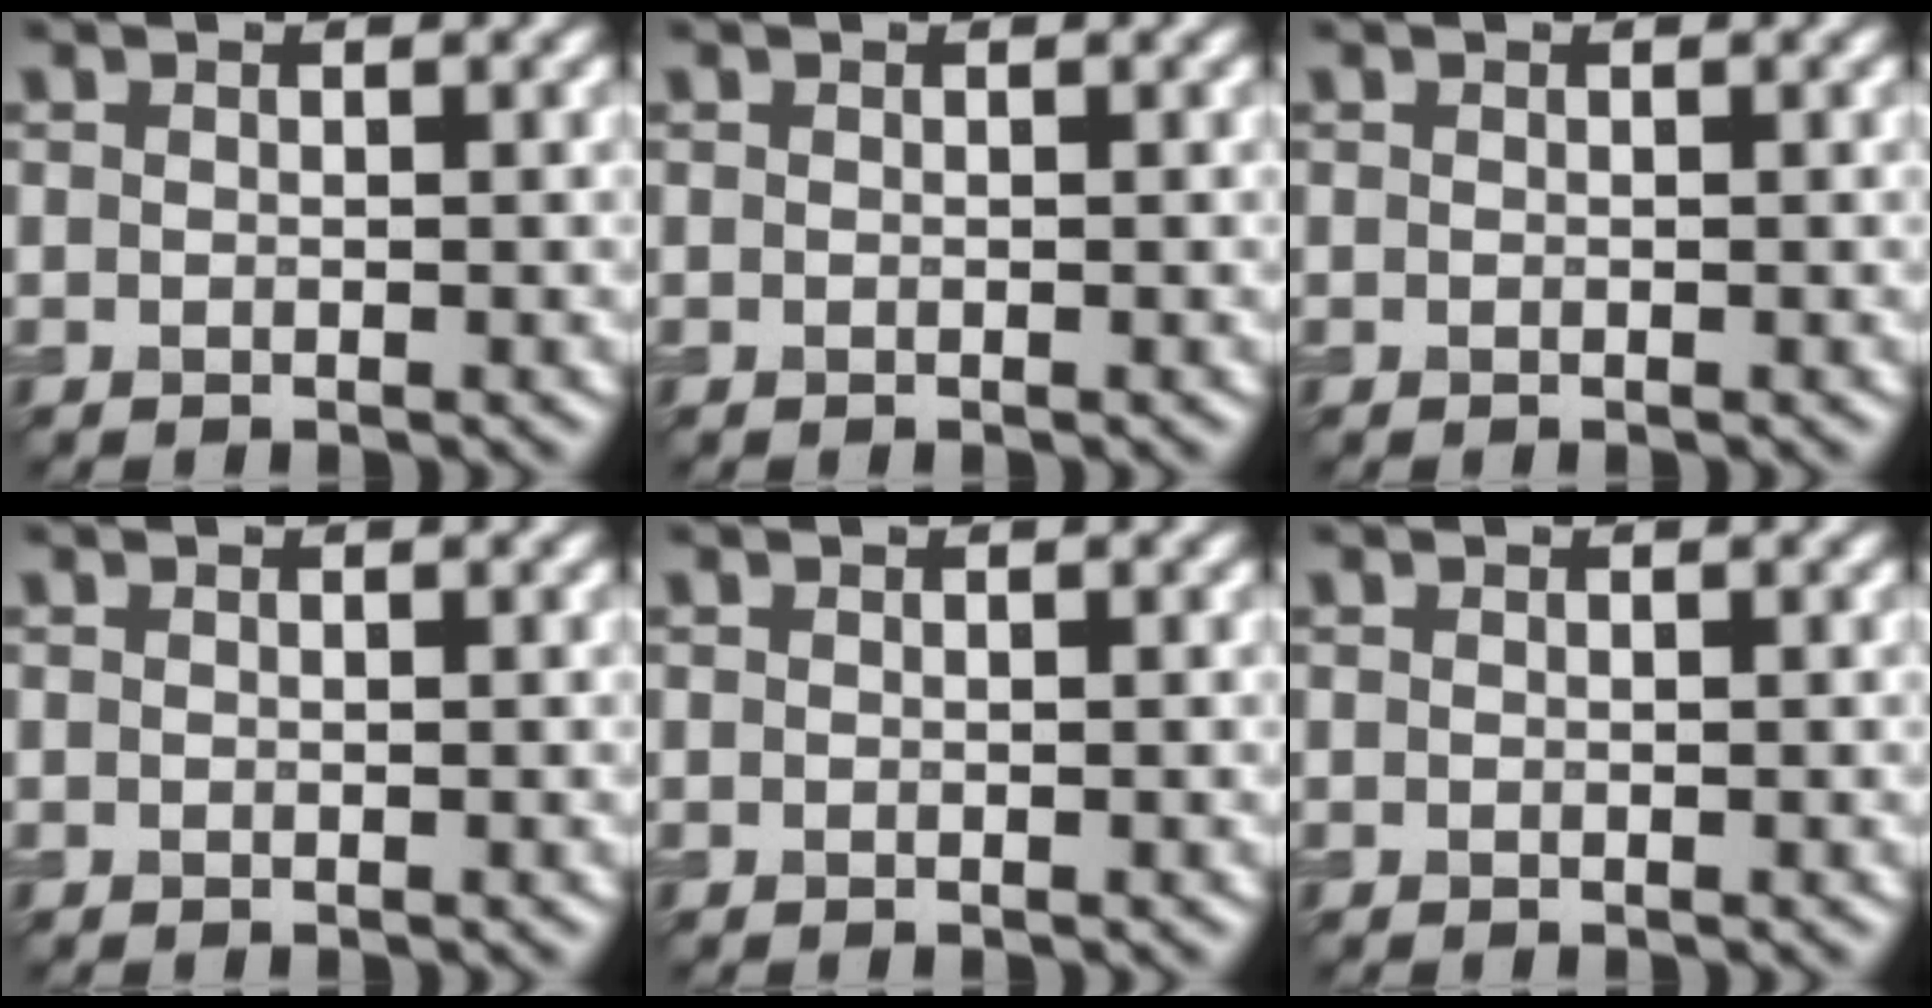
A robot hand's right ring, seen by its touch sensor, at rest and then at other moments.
{"total": 0.0}
{"total": 0.0}
{"total": 0.0}
{"total": 0.0}
{"total": 0.0}